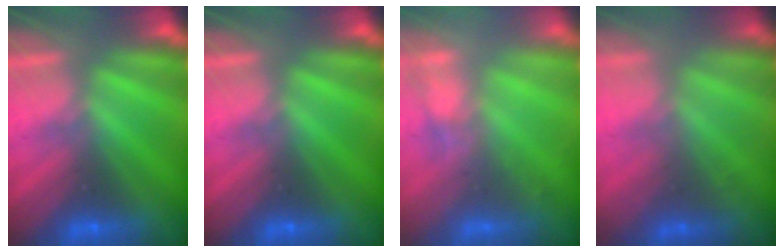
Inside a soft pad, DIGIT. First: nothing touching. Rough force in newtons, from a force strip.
{"total": 0.0}
{"total": 2.8}
{"total": 1.7}